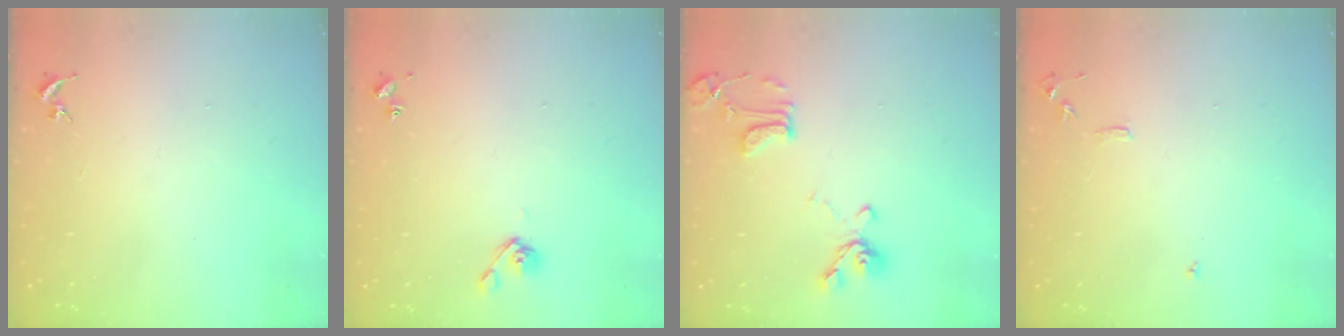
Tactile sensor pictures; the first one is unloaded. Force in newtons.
{"total": 4.8, "press": 4.8, "slide": 0.8}
{"total": 15.7, "press": 15.7, "slide": 1.5}
{"total": 6.5, "press": 6.5, "slide": 0.8}